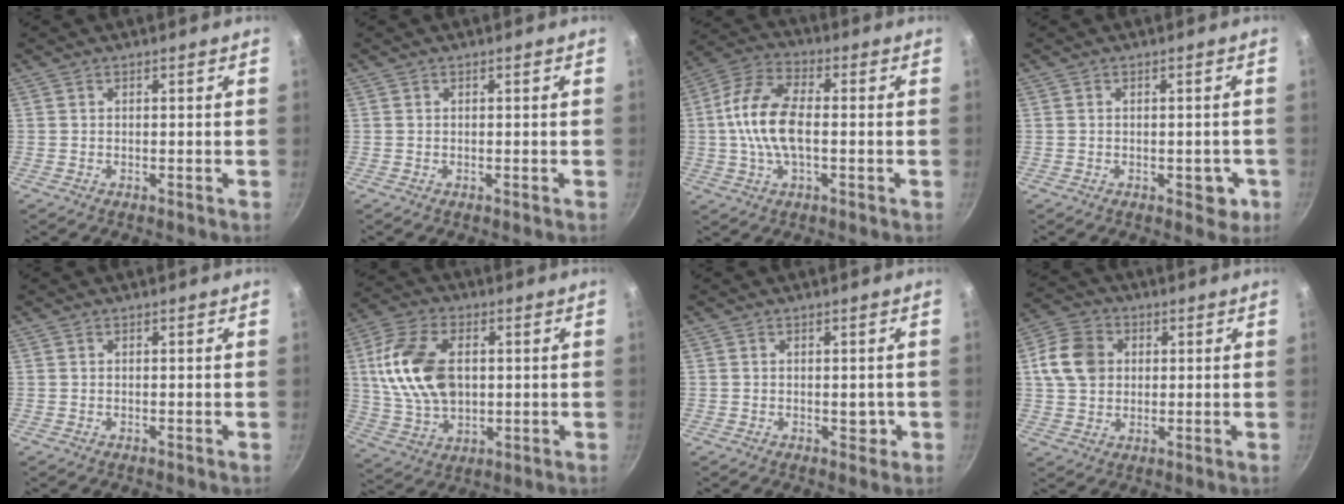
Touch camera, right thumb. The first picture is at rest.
{"total": 0.0}
{"total": 12.7, "force": [-0.5, 6.4, 11.0], "torque": [-0.215, 0.029, -0.024]}
{"total": 3.9, "force": [-1.2, 2.3, 2.9], "torque": [-0.011, 0.010, -0.011]}
{"total": 0.0}
{"total": 16.4, "force": [2.1, 10.5, 12.4], "torque": [-0.225, 0.002, 0.042]}
{"total": 2.3, "force": [-0.4, 1.4, 1.7], "torque": [-0.008, 0.003, -0.005]}
{"total": 9.9, "force": [1.8, 8.0, 5.4], "torque": [-0.080, 0.007, 0.022]}